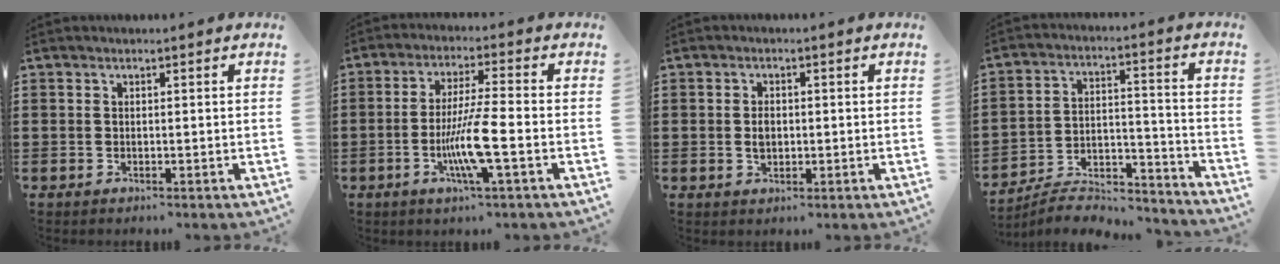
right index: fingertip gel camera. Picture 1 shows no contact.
{"total": 8.4, "force": [-2.7, 0.5, 8.0], "torque": [-0.150, -0.011, -0.053]}
{"total": 2.2, "force": [-0.2, 1.3, 1.8], "torque": [-0.036, 0.004, -0.004]}
{"total": 6.8, "force": [-6.4, 1.3, 2.0], "torque": [-0.031, 0.011, -0.125]}